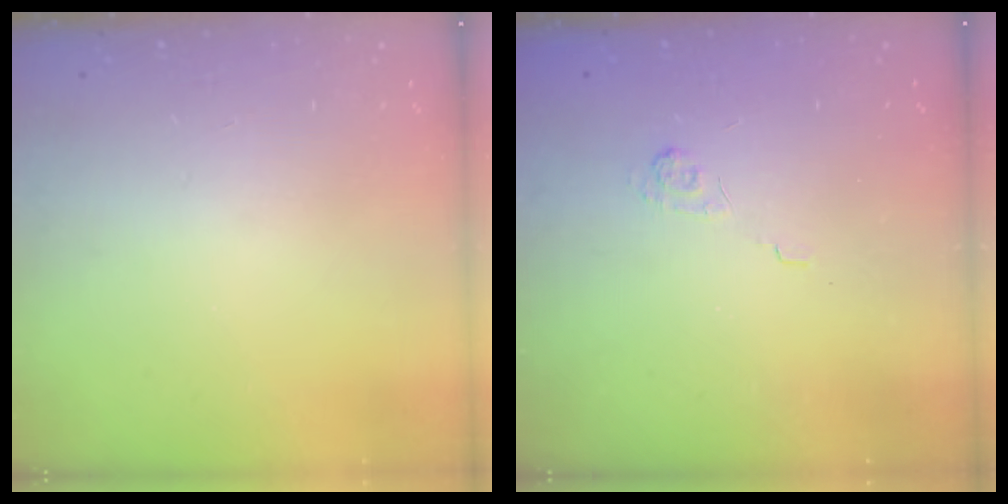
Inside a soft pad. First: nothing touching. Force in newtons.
{"total": 2.0, "press": 1.4, "slide": 1.4}